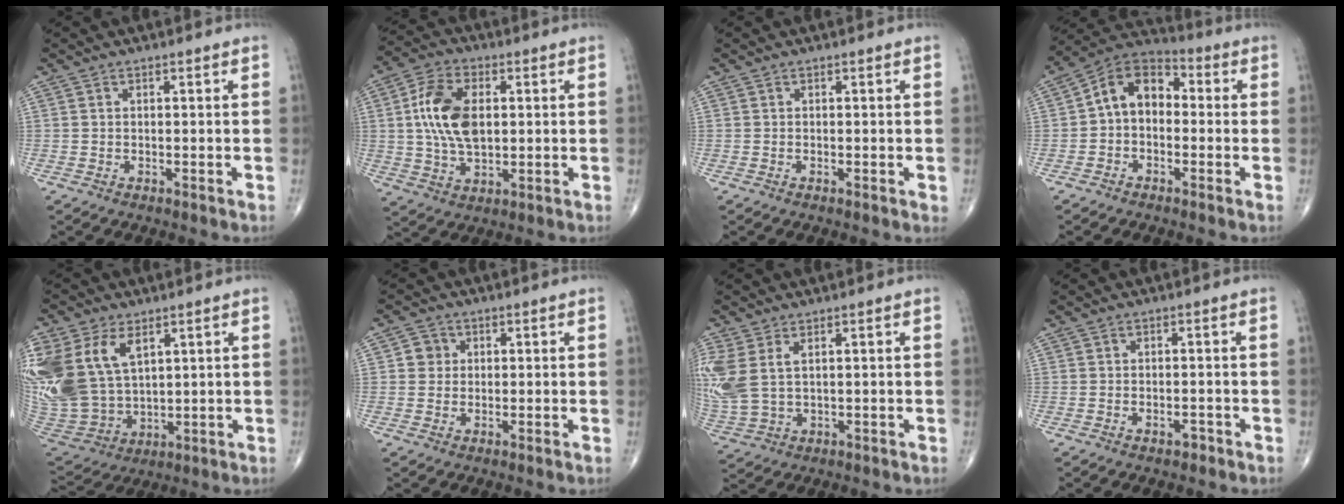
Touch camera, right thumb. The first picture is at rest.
{"total": 12.7, "force": [1.7, 7.5, 10.1], "torque": [-0.188, 0.005, 0.030]}
{"total": 0.6, "force": [0.0, 0.2, 0.6], "torque": [-0.009, -0.002, -0.002]}
{"total": 9.9, "force": [-0.2, 7.1, 6.9], "torque": [-0.090, 0.035, -0.025]}
{"total": 20.8, "force": [7.2, 13.5, 14.0], "torque": [-0.320, -0.011, 0.156]}
{"total": 3.1, "force": [0.6, 2.9, 0.7], "torque": [0.008, 0.003, 0.004]}
{"total": 10.7, "force": [2.8, 6.2, 8.2], "torque": [-0.222, 0.001, 0.072]}
{"total": 1.6, "force": [-1.0, 0.9, 0.9], "torque": [-0.012, 0.008, -0.014]}